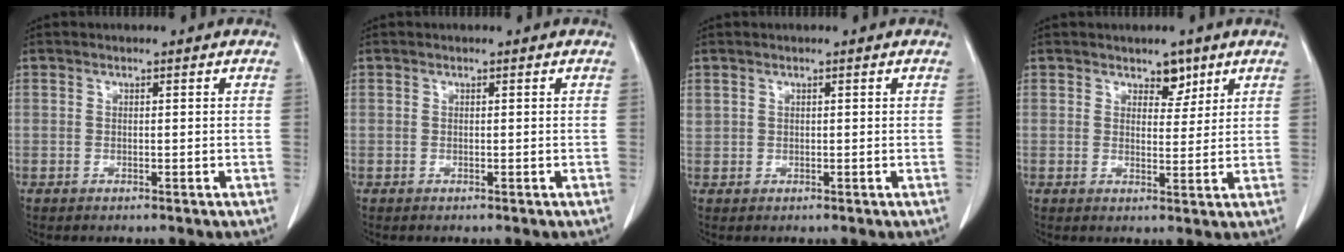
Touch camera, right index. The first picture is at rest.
{"total": 0.0}
{"total": 0.6, "force": [0.4, 0.4, 0.0], "torque": [0.004, 0.009, 0.008]}
{"total": 3.1, "force": [2.1, 1.7, 1.4], "torque": [-0.013, -0.004, 0.034]}